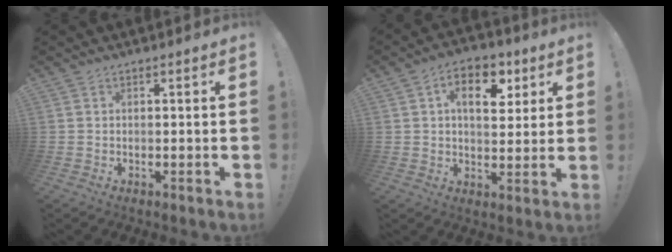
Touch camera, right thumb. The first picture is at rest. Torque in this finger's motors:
{"motor_torque": [0.81, 0.81, 0.01, 0.06, 0.01]}